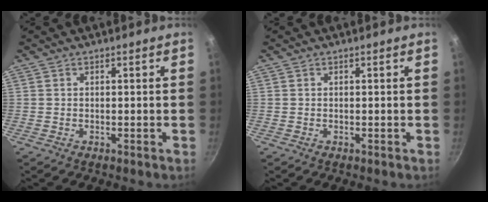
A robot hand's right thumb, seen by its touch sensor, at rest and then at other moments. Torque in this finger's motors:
{"motor_torque": [0.00, 0.00, -0.02, 0.01, 0.00]}